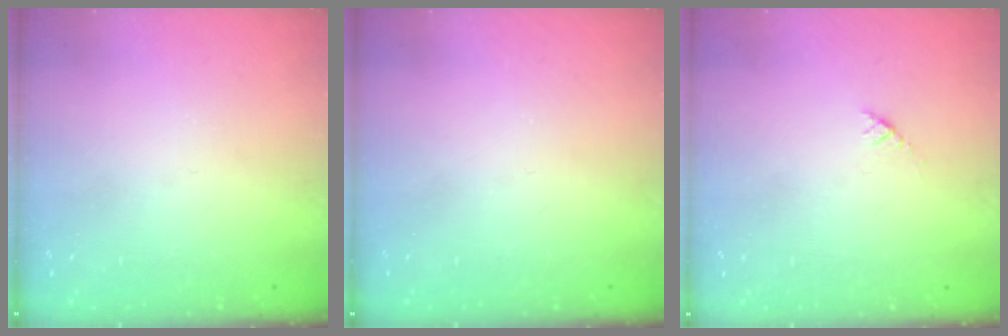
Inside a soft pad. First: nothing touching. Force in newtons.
{"total": 0.0}
{"total": 2.7, "press": 2.6, "slide": 0.4}